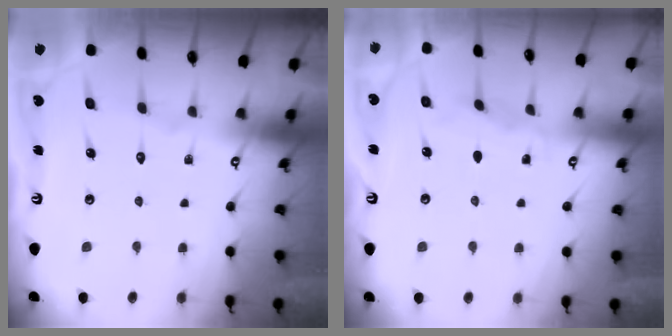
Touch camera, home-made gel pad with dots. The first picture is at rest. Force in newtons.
{"total": 3.1, "press": 3.1, "slide": 0.1}